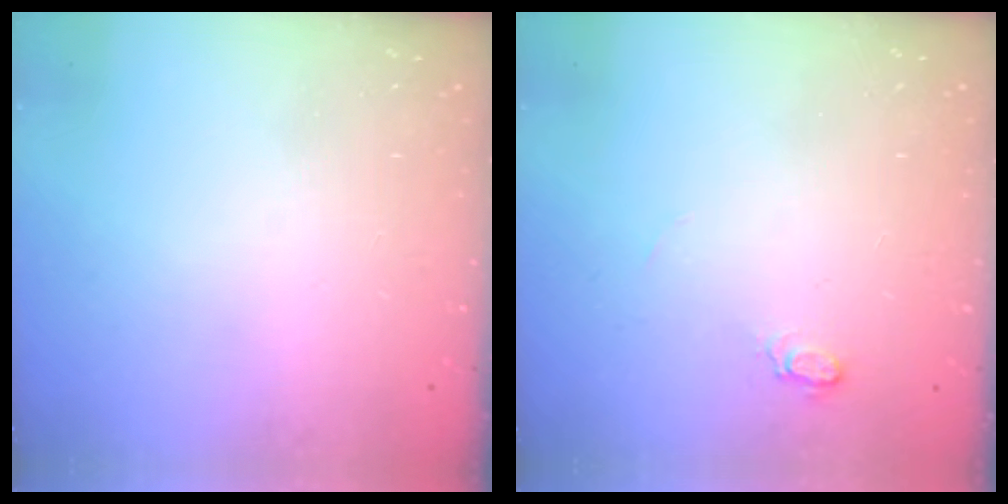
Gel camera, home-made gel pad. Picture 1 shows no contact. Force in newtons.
{"total": 4.9, "press": 4.9, "slide": 0.6}